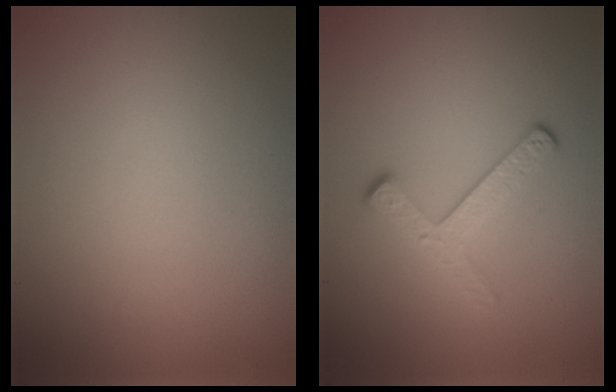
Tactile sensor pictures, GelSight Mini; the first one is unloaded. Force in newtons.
{"total": 3.0, "press": 2.2, "slide": 2.1}